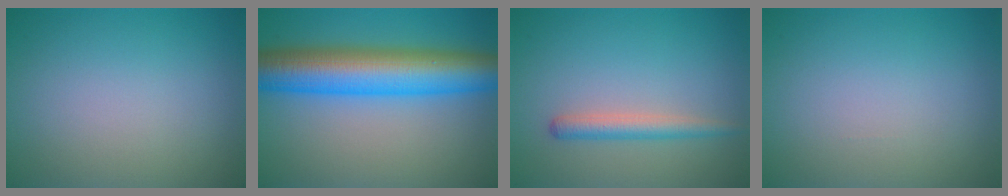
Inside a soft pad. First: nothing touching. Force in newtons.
{"total": 10.5, "press": 10.4, "slide": 0.2}
{"total": 2.2, "press": 2.2, "slide": 0.1}
{"total": 0.0}